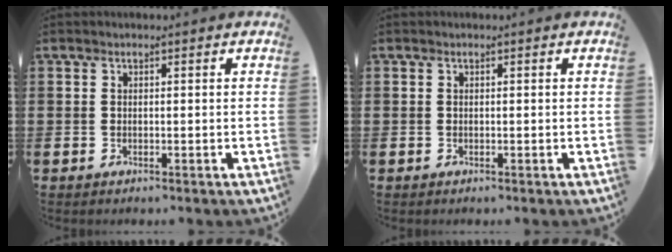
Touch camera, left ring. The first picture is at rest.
{"total": 0.0}